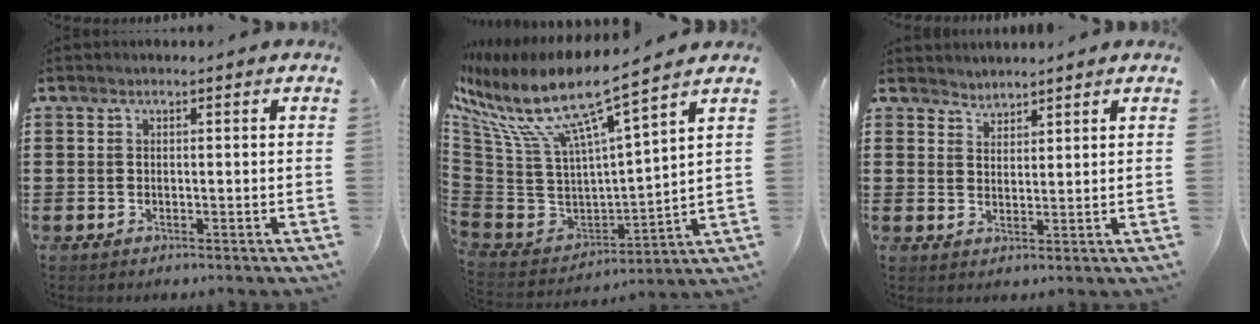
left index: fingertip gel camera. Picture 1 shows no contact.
{"total": 11.6, "force": [7.8, 1.3, 8.5], "torque": [-0.199, -0.065, 0.121]}
{"total": 2.3, "force": [2.2, 0.4, -0.5], "torque": [0.003, -0.003, 0.044]}